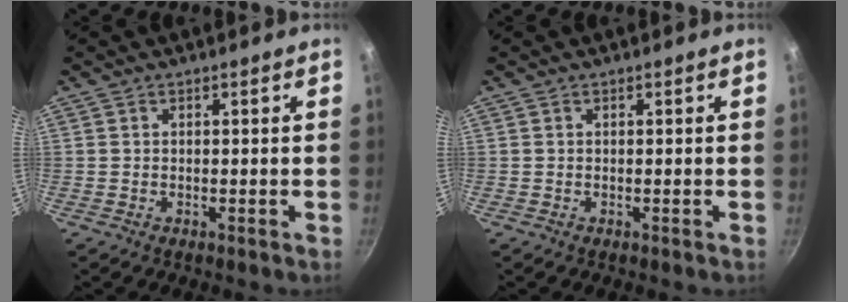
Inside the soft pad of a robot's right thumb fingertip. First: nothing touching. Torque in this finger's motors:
{"motor_torque": [-0.16, 0.16, 0.19, -0.19, 0.02]}